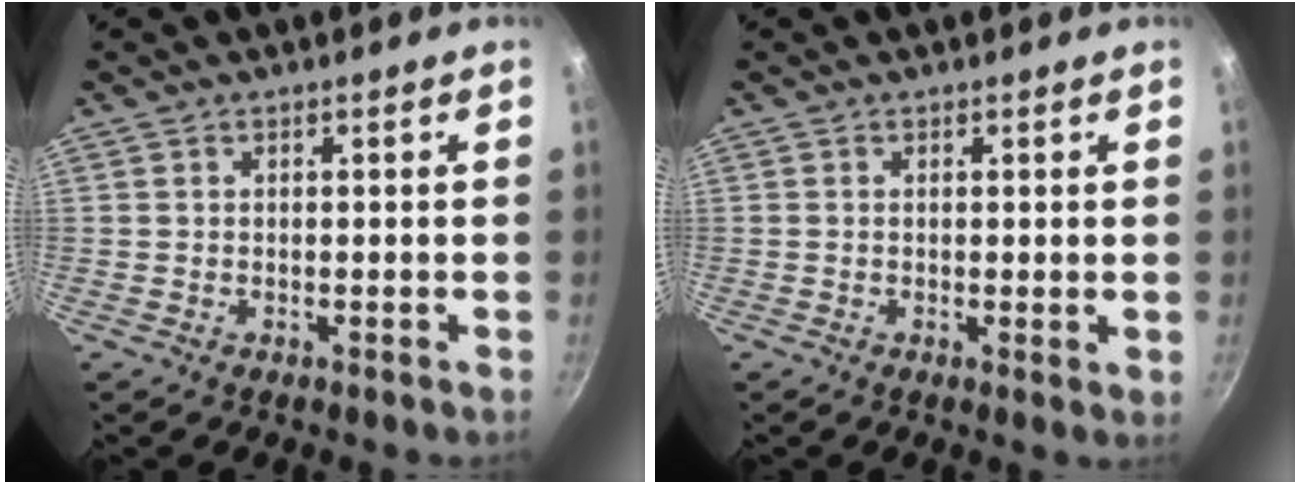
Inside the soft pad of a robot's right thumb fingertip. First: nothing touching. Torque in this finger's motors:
{"motor_torque": [-0.13, -0.05, -0.46, 0.08, -0.04]}